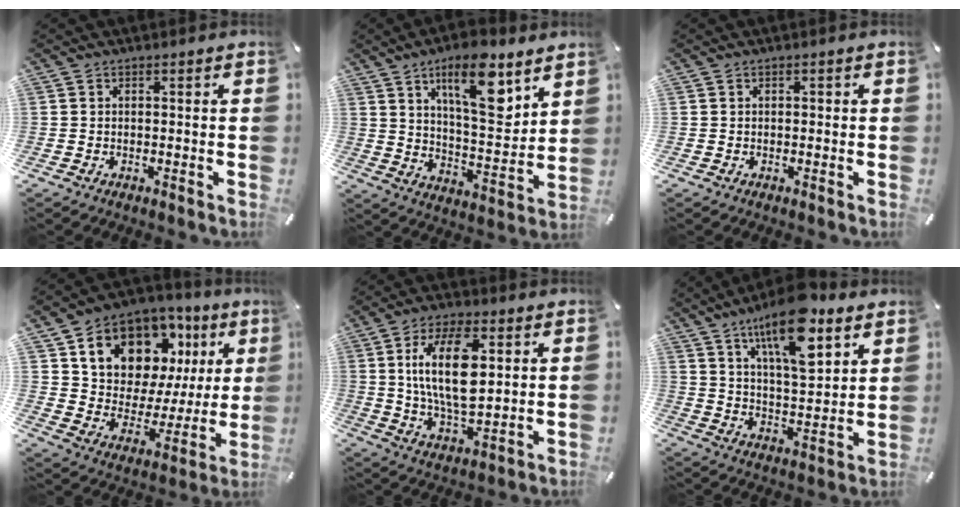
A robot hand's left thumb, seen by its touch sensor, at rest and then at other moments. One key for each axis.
{"total": 16.2, "fx": 9.5, "fy": 5.6, "fz": 11.8, "tx": -0.190, "ty": -0.045, "tz": 0.155}
{"total": 0.5, "fx": 0.1, "fy": 0.5, "fz": 0.3, "tx": -0.005, "ty": 0.002, "tz": 0.000}
{"total": 14.5, "fx": 9.1, "fy": 9.7, "fz": 5.8, "tx": -0.096, "ty": -0.070, "tz": 0.161}
{"total": 15.4, "fx": 3.9, "fy": 7.3, "fz": 13.0, "tx": -0.258, "ty": -0.008, "tz": 0.060}
{"total": 16.6, "fx": 10.6, "fy": 5.8, "fz": 11.3, "tx": -0.200, "ty": -0.049, "tz": 0.174}